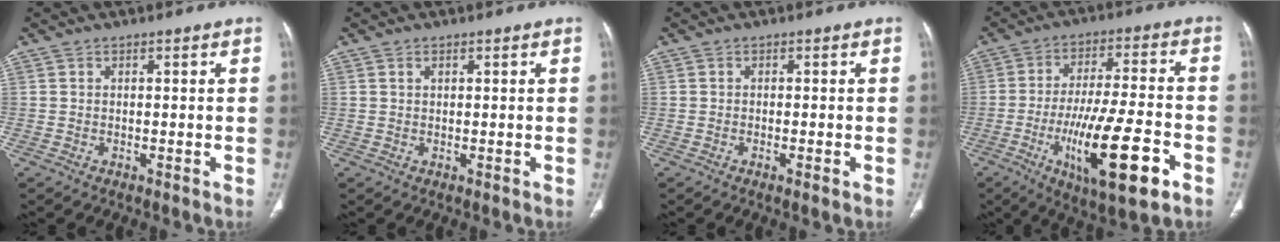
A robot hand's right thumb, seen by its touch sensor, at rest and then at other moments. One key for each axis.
{"total": 0.8, "fx": 0.4, "fy": 0.5, "fz": 0.5, "tx": -0.010, "ty": 0.000, "tz": 0.008}
{"total": 1.5, "fx": -0.6, "fy": 0.2, "fz": 1.4, "tx": -0.027, "ty": -0.004, "tz": -0.010}
{"total": 18.6, "fx": -7.1, "fy": 4.9, "fz": 16.5, "tx": -0.288, "ty": 0.018, "tz": -0.103}